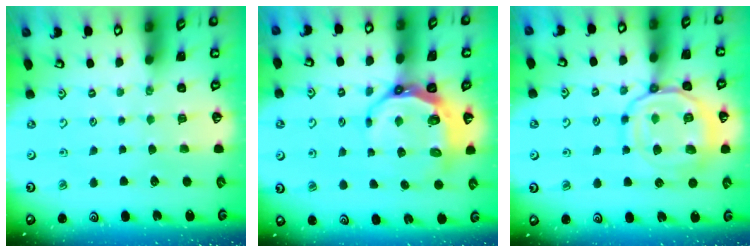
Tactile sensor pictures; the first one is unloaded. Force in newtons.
{"total": 8.6, "press": 7.8, "slide": 3.5}
{"total": 16.2, "press": 16.1, "slide": 1.6}